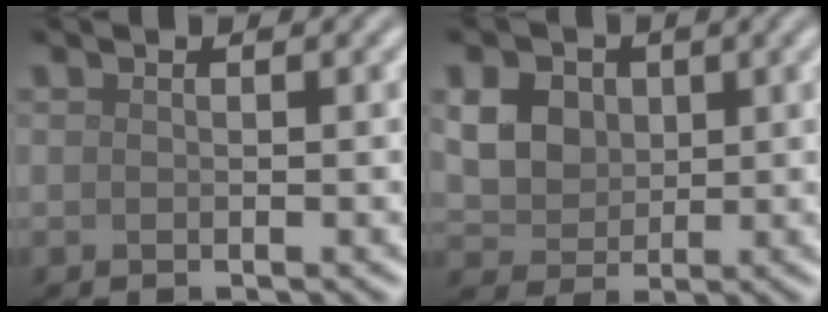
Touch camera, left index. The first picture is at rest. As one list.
[{"total": 8.4, "force": [3.0, 6.6, 4.2], "torque": [-0.095, 0.028, 0.044]}]